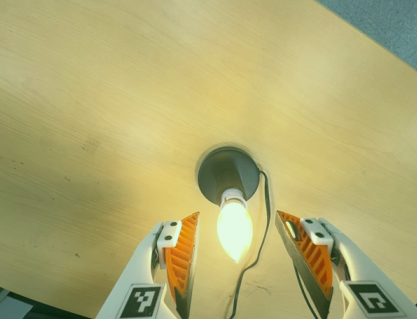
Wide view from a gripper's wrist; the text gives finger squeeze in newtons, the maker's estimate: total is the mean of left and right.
{"total": 0.0}